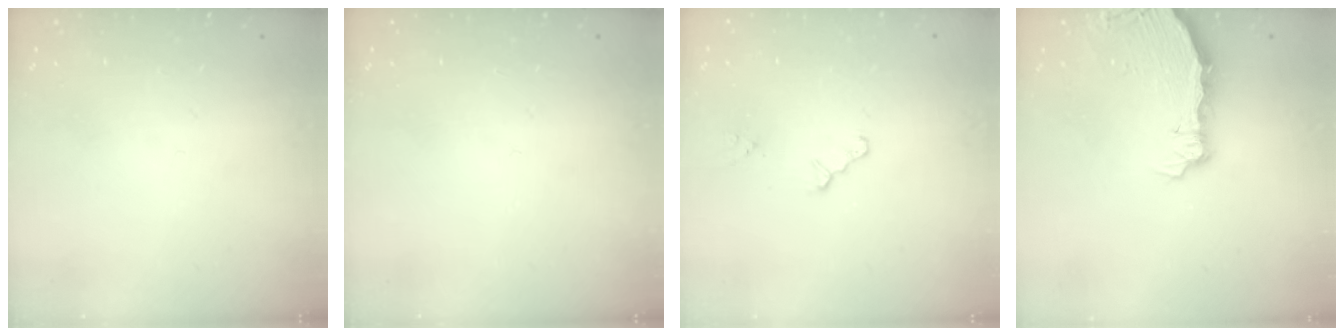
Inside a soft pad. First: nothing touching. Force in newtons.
{"total": 0.0}
{"total": 1.0, "press": 1.0, "slide": 0.3}
{"total": 7.3, "press": 5.5, "slide": 4.8}